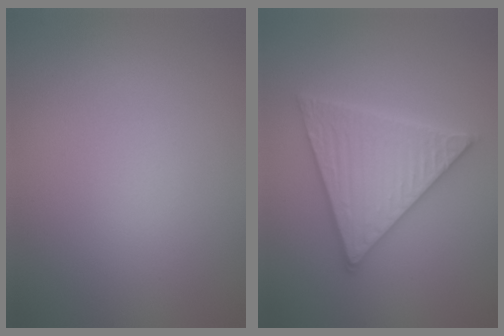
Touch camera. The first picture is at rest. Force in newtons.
{"total": 5.7, "press": 5.6, "slide": 0.6}